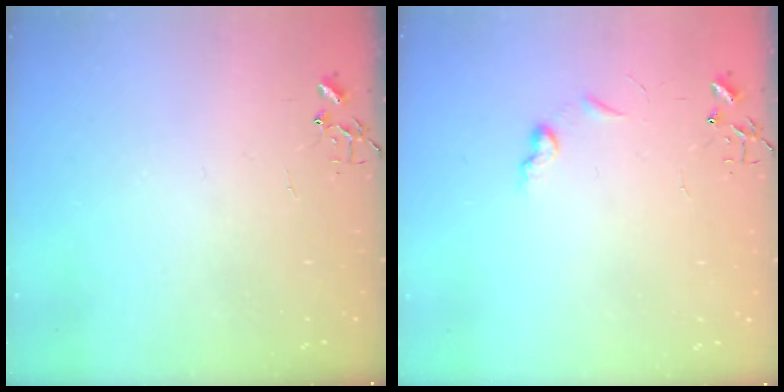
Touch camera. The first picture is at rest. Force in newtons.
{"total": 5.6, "press": 5.6, "slide": 0.7}